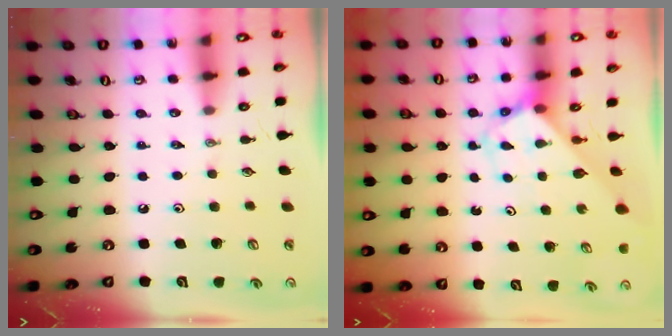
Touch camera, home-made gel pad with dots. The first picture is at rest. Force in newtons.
{"total": 2.7, "press": 2.7, "slide": 0.1}